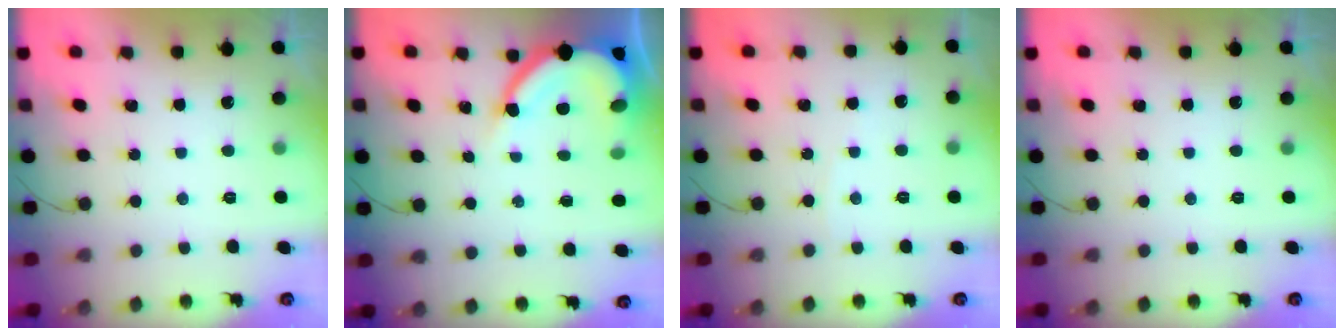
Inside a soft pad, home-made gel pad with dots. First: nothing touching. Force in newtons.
{"total": 10.6, "press": 10.5, "slide": 1.2}
{"total": 2.9, "press": 2.9, "slide": 0.4}
{"total": 0.0}